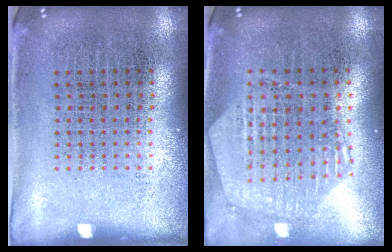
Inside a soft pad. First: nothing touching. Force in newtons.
{"total": 1.1, "press": 1.1, "slide": 0.2}